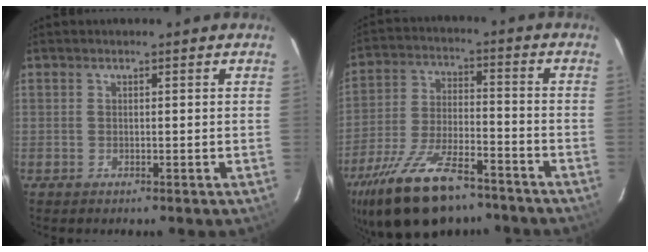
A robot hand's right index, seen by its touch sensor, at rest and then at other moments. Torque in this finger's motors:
{"motor_torque": [2.14, 0.00, 0.84, 0.21]}